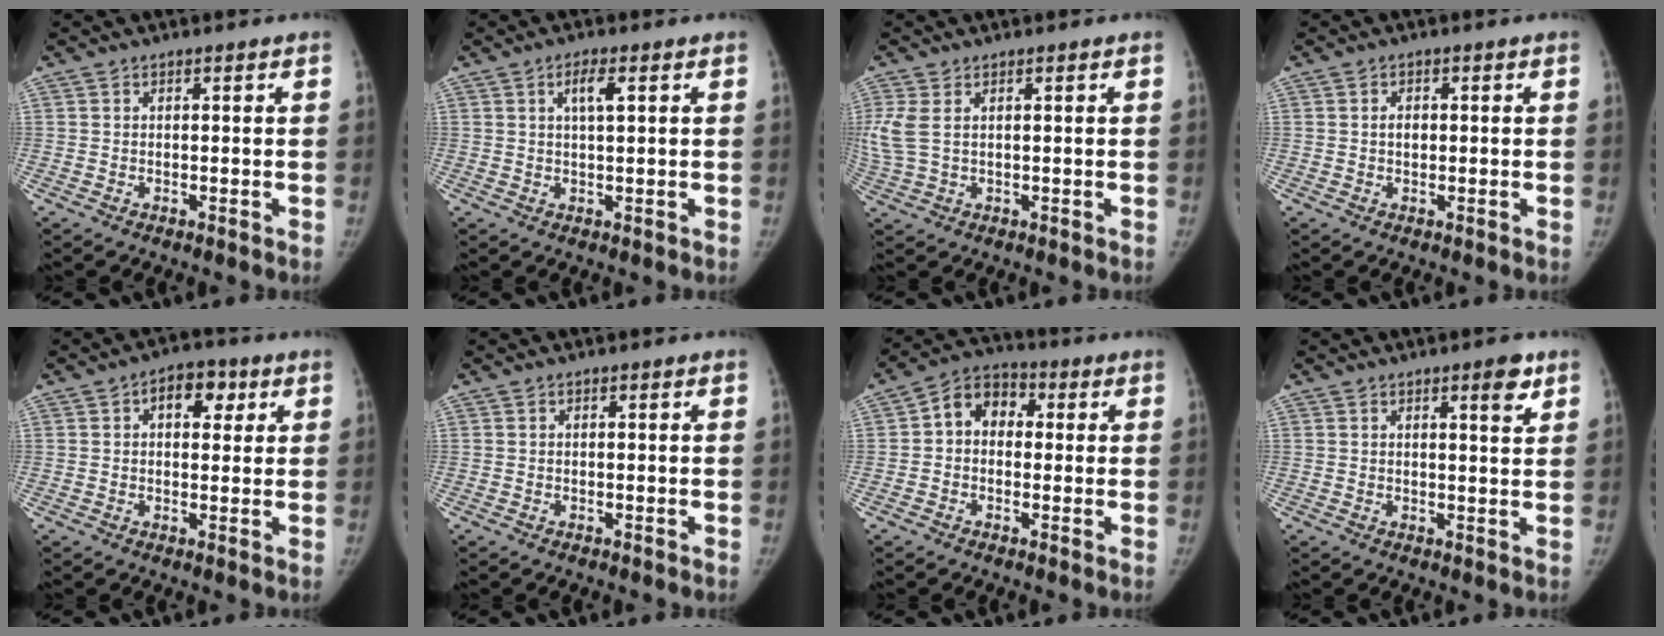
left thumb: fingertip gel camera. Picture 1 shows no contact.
{"total": 3.5, "force": [1.3, 0.9, 3.1], "torque": [-0.055, 0.001, 0.024]}
{"total": 5.6, "force": [1.3, 3.2, 4.4], "torque": [-0.133, 0.010, 0.035]}
{"total": 1.6, "force": [0.1, 1.2, 1.0], "torque": [-0.009, 0.002, 0.001]}
{"total": 6.3, "force": [2.2, 4.1, 4.3], "torque": [-0.028, 0.001, 0.024]}
{"total": 0.0}
{"total": 7.7, "force": [0.6, 6.1, 4.7], "torque": [-0.048, 0.022, -0.008]}
{"total": 3.8, "force": [2.3, 0.9, 3.0], "torque": [-0.034, -0.014, 0.031]}